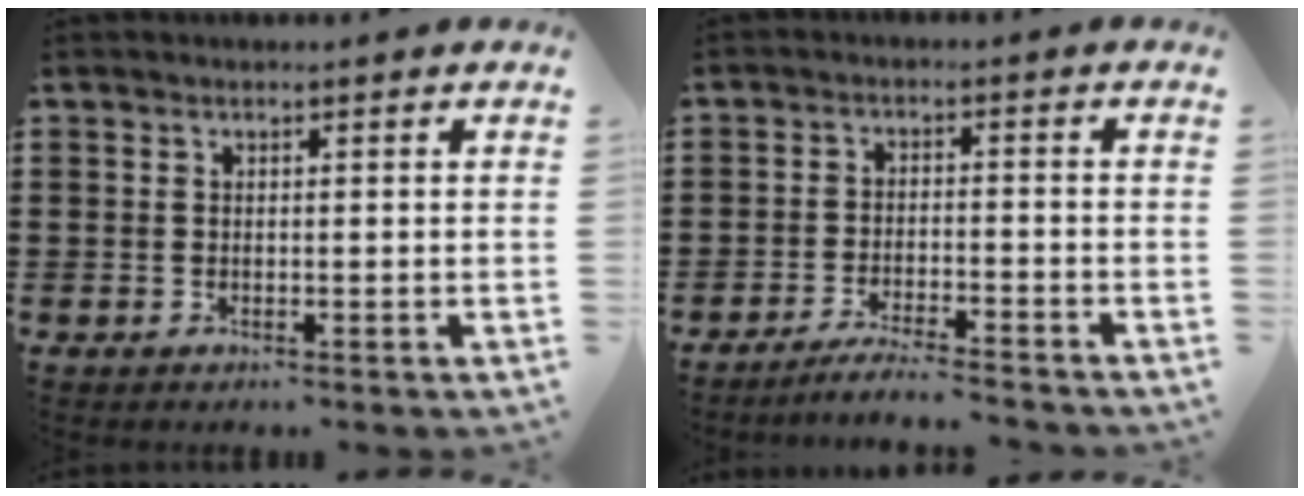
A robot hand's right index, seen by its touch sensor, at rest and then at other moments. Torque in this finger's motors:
{"motor_torque": [1.07, 1.07, 0.03, 0.02]}